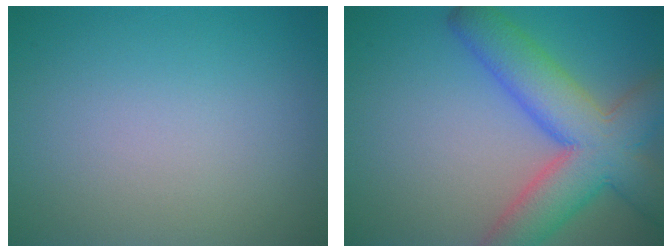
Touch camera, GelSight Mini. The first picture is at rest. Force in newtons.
{"total": 9.2, "press": 9.2, "slide": 0.5}